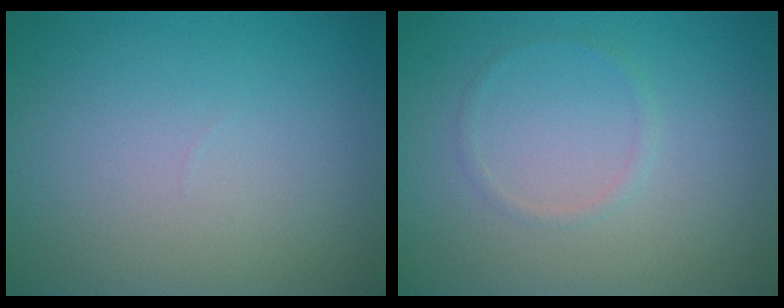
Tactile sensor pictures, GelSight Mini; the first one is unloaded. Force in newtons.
{"total": 0.7, "press": 0.7, "slide": 0.1}